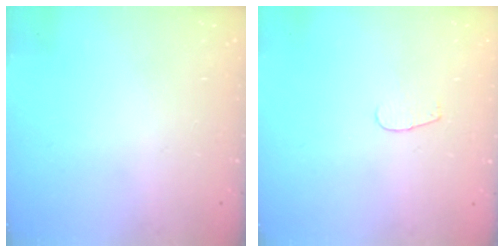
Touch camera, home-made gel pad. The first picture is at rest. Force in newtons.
{"total": 2.8, "press": 2.8, "slide": 0.2}